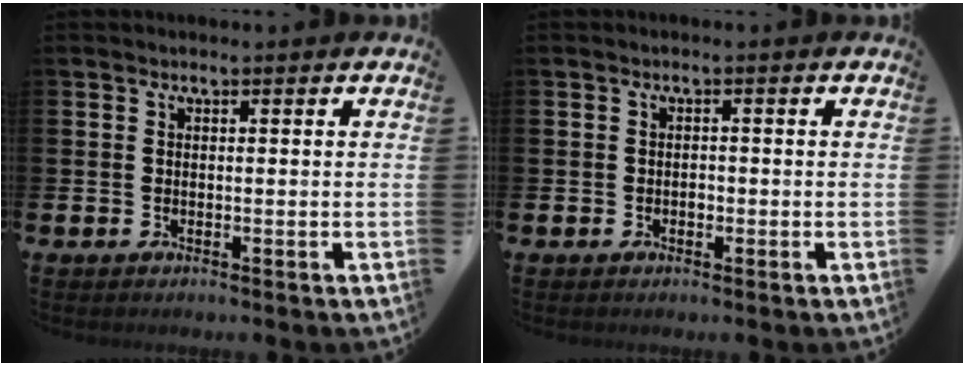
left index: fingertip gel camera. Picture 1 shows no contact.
{"total": 0.9, "force": [-0.3, 0.7, 0.5], "torque": [-0.009, 0.002, -0.007]}